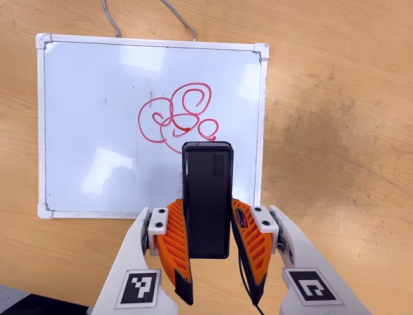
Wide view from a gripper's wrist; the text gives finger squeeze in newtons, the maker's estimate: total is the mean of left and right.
{"total": 4.5, "left": 3.1, "right": 5.9}